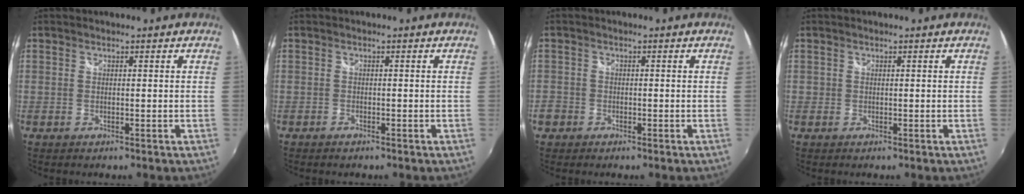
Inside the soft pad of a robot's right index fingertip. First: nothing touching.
{"total": 1.2, "force": [-0.9, 0.6, 0.3], "torque": [-0.009, -0.002, -0.016]}
{"total": 3.3, "force": [-1.8, 2.7, 0.7], "torque": [-0.022, 0.001, -0.033]}
{"total": 0.6, "force": [-0.1, 0.6, 0.1], "torque": [-0.001, -0.002, -0.003]}